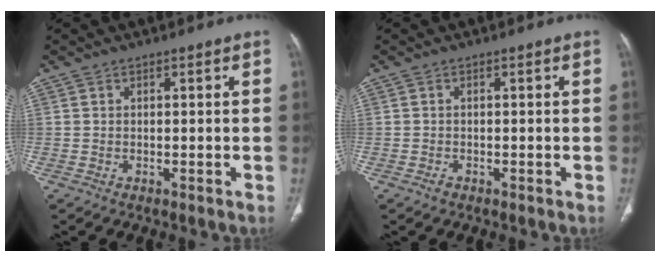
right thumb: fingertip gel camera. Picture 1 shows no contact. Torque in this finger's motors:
{"motor_torque": [0.05, 0.13, -0.23, 0.20, 0.03]}